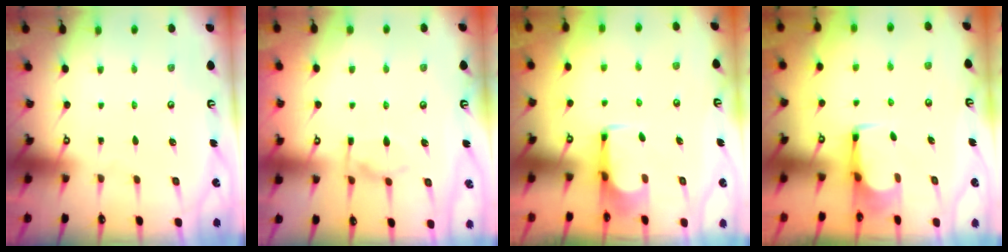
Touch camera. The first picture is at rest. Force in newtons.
{"total": 4.3, "press": 4.0, "slide": 1.5}
{"total": 3.7, "press": 3.6, "slide": 0.7}
{"total": 2.4, "press": 2.4, "slide": 0.4}